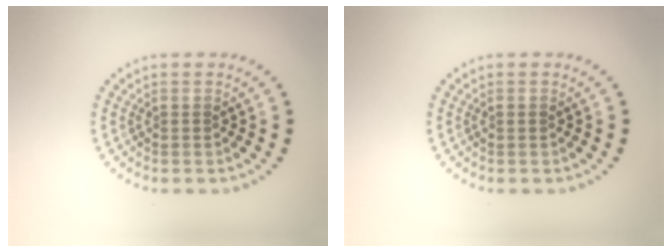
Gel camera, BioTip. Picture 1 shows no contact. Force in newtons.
{"total": 0.5, "press": 0.5, "slide": 0.1}